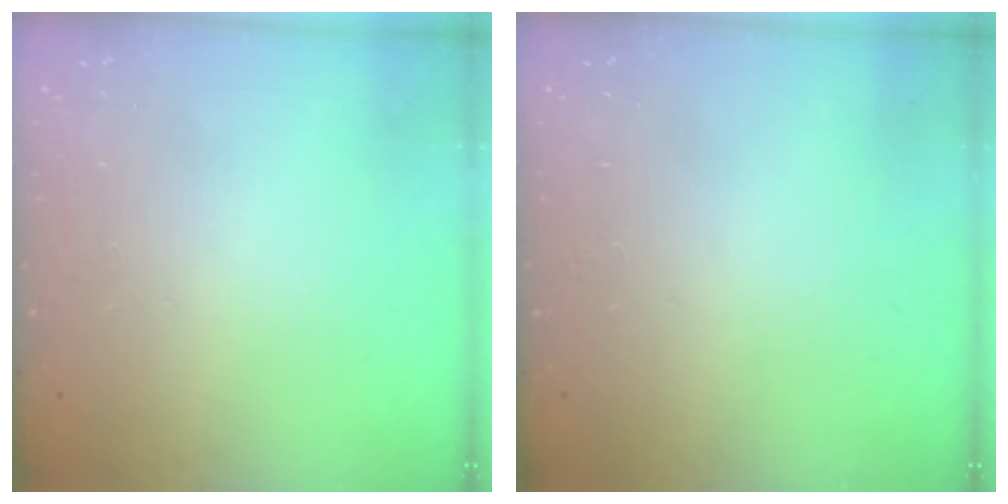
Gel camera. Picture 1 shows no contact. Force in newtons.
{"total": 0.0}